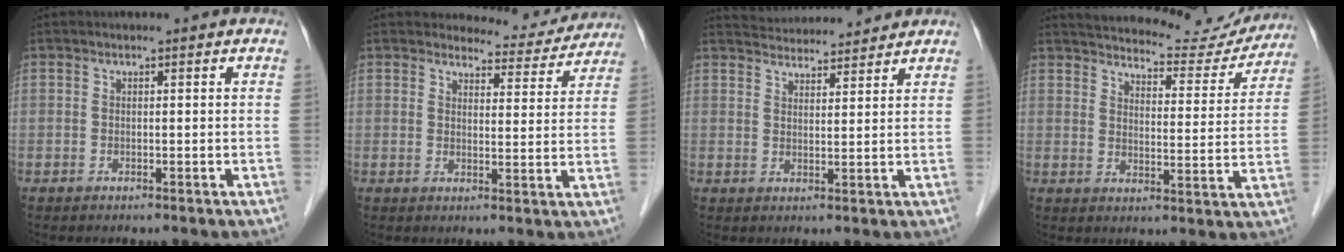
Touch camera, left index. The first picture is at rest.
{"total": 7.9, "force": [7.6, 2.0, 0.0], "torque": [0.008, -0.013, 0.085]}
{"total": 9.1, "force": [8.9, 1.1, 1.8], "torque": [-0.033, 0.021, 0.131]}
{"total": 18.3, "force": [17.2, 4.1, 4.4], "torque": [-0.048, -0.021, 0.211]}